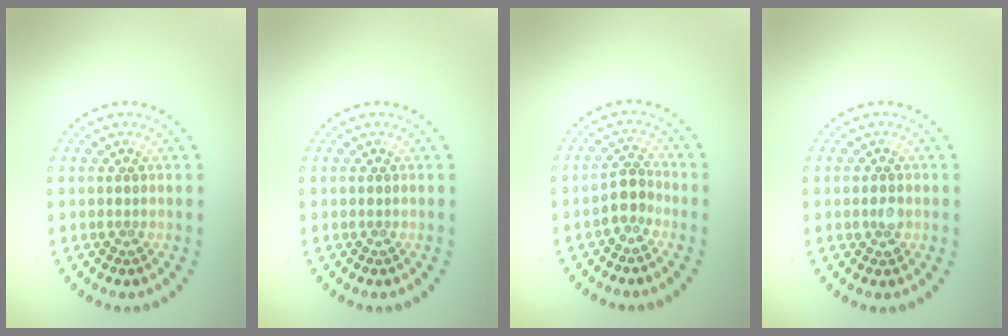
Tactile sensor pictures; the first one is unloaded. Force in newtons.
{"total": 0.0}
{"total": 2.1, "press": 1.6, "slide": 1.2}
{"total": 1.4, "press": 1.4, "slide": 0.4}